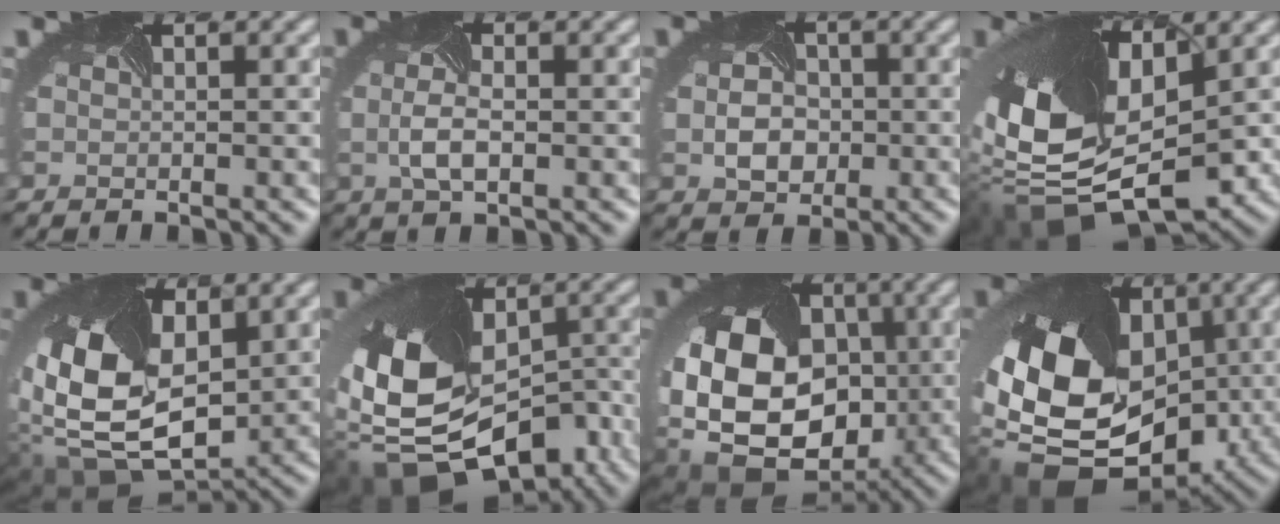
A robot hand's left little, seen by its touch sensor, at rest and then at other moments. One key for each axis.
{"total": 2.5, "fx": -0.3, "fy": 1.1, "fz": 2.2, "tx": -0.067, "ty": -0.002, "tz": -0.007}
{"total": 3.0, "fx": -0.4, "fy": 2.6, "fz": 1.5, "tx": -0.042, "ty": -0.002, "tz": -0.011}
{"total": 13.6, "fx": -1.6, "fy": 7.6, "fz": 11.3, "tx": -0.248, "ty": -0.025, "tz": -0.020}
{"total": 12.7, "fx": 0.9, "fy": 8.3, "fz": 9.6, "tx": -0.227, "ty": -0.035, "tz": 0.028}
{"total": 14.7, "fx": -6.3, "fy": 9.0, "fz": 9.8, "tx": -0.203, "ty": -0.040, "tz": -0.078}
{"total": 18.7, "fx": -2.5, "fy": 15.0, "fz": 10.9, "tx": -0.238, "ty": -0.032, "tz": -0.047}
{"total": 16.1, "fx": -2.2, "fy": 11.6, "fz": 10.9, "tx": -0.208, "ty": -0.020, "tz": -0.022}